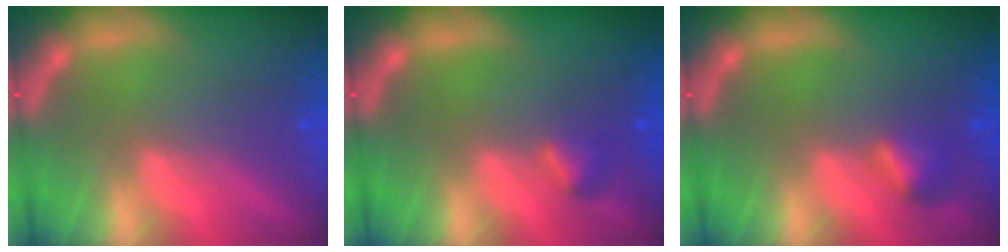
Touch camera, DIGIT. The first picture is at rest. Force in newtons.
{"total": 1.4}
{"total": 1.9}